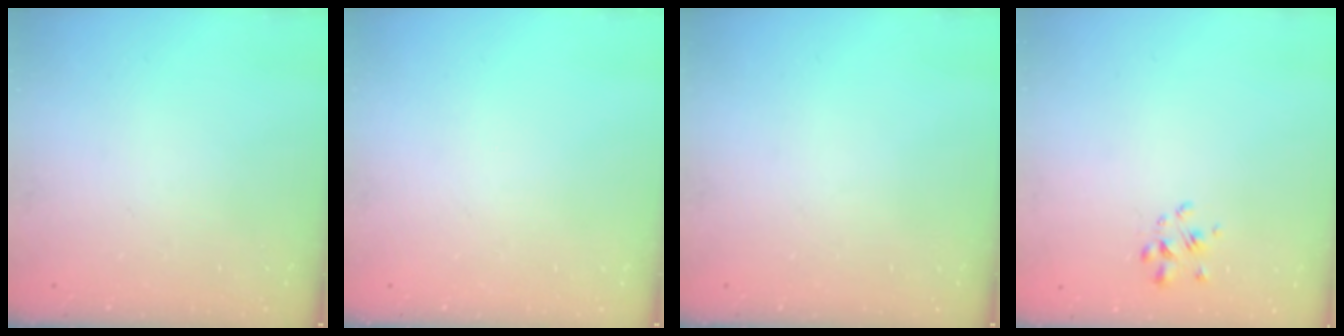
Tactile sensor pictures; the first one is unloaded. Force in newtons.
{"total": 0.0}
{"total": 0.0}
{"total": 1.7, "press": 1.5, "slide": 0.7}